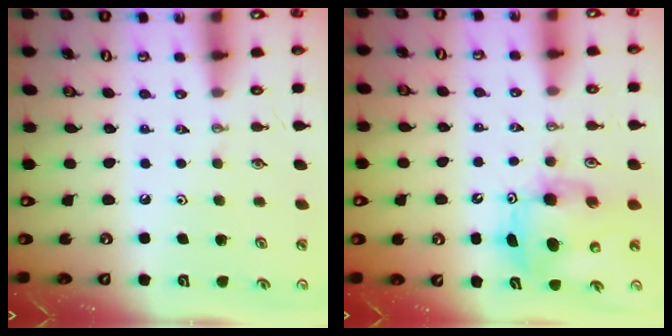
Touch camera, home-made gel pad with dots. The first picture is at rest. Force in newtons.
{"total": 7.6, "press": 7.5, "slide": 1.4}